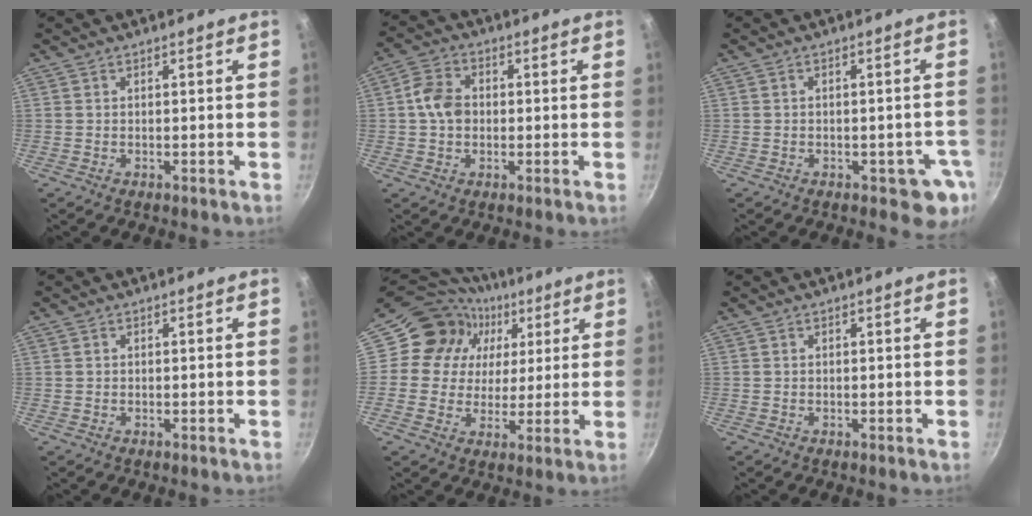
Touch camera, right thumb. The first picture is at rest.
{"total": 11.7, "force": [-0.2, 9.8, 6.3], "torque": [-0.078, 0.025, -0.025]}
{"total": 5.5, "force": [-1.8, 2.9, 4.2], "torque": [-0.019, 0.013, -0.020]}
{"total": 0.5, "force": [0.3, 0.4, 0.2], "torque": [-0.003, 0.000, 0.004]}
{"total": 14.7, "force": [5.2, 12.6, 5.5], "torque": [-0.071, -0.001, 0.071]}
{"total": 0.0}